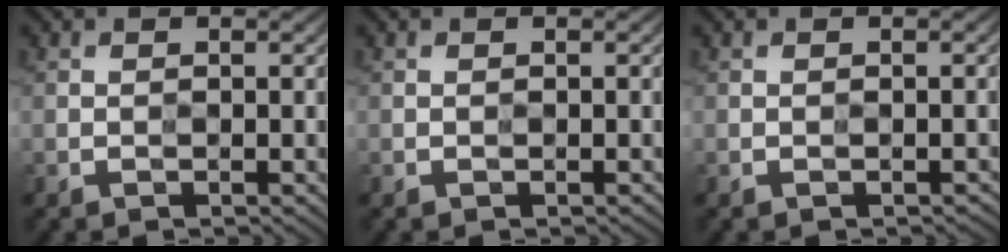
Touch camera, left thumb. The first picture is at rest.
{"total": 0.0}
{"total": 1.3, "force": [-0.7, 0.7, 0.8], "torque": [-0.003, -0.003, -0.004]}